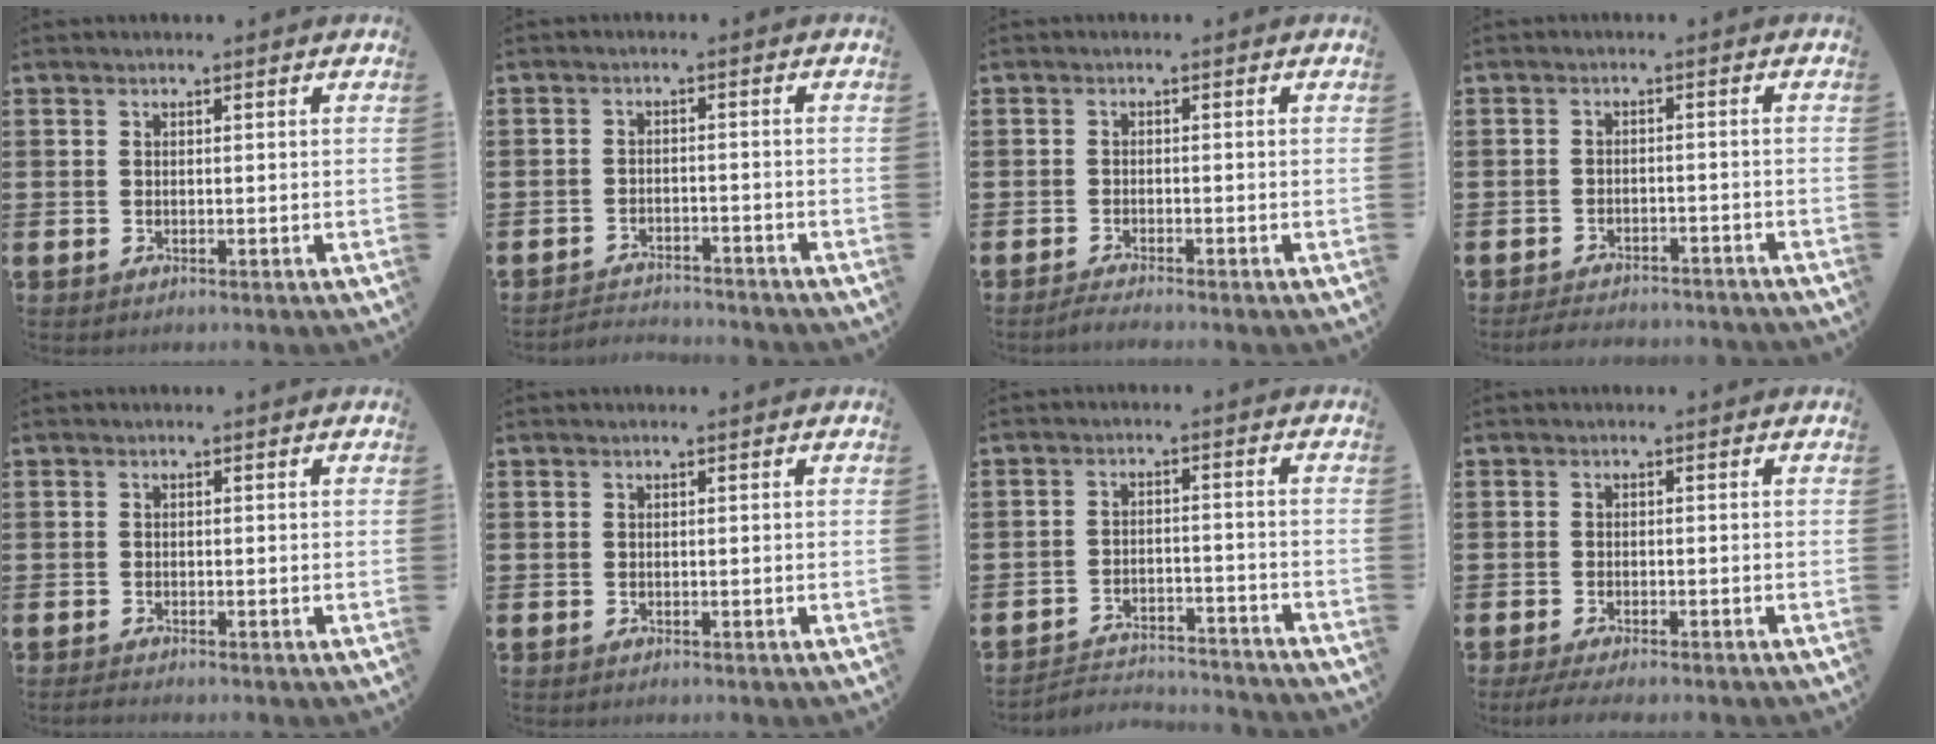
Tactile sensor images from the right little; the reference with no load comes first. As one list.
[{"total": 2.3, "force": [-2.3, 0.0, -0.2], "torque": [-0.004, 0.003, -0.051]}, {"total": 1.2, "force": [-1.1, -0.1, 0.6], "torque": [-0.010, -0.001, -0.020]}, {"total": 2.6, "force": [-2.6, 0.1, 0.3], "torque": [-0.007, 0.005, -0.054]}, {"total": 0.7, "force": [-0.6, 0.0, 0.3], "torque": [-0.006, -0.001, -0.012]}, {"total": 0.0}, {"total": 3.1, "force": [-3.1, 0.4, 0.2], "torque": [-0.010, 0.006, -0.068]}, {"total": 1.6, "force": [-1.3, 0.1, 1.0], "torque": [-0.016, 0.001, -0.024]}]